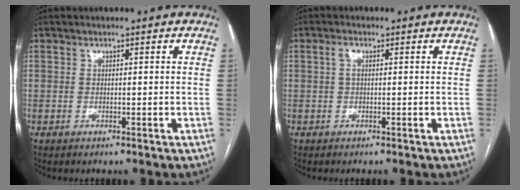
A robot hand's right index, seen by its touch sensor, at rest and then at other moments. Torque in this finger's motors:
{"motor_torque": [0.38, 0.24, 0.24, 0.05]}